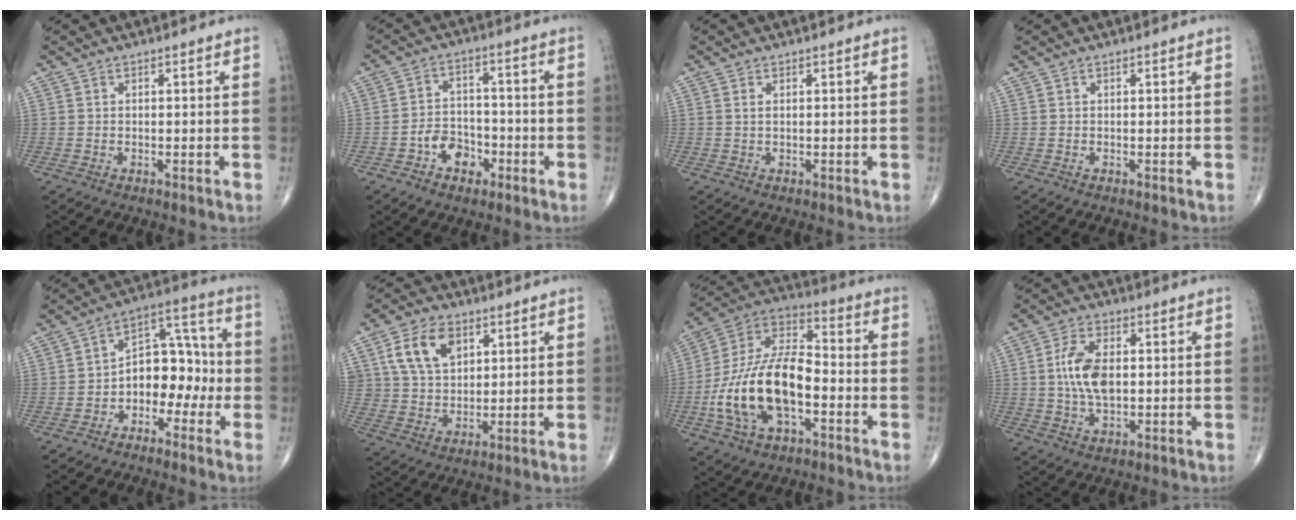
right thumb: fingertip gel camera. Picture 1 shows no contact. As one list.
[{"total": 7.1, "force": [-3.0, 5.2, 3.7], "torque": [-0.034, 0.033, -0.053]}, {"total": 0.7, "force": [0.2, 0.3, 0.6], "torque": [-0.016, 0.004, 0.007]}, {"total": 0.0}, {"total": 11.0, "force": [-2.9, 7.5, 7.4], "torque": [-0.073, 0.051, -0.059]}, {"total": 10.6, "force": [4.4, 7.2, 6.4], "torque": [-0.096, -0.011, 0.083]}, {"total": 20.7, "force": [-5.1, 10.7, 17.0], "torque": [-0.325, 0.037, -0.094]}, {"total": 8.8, "force": [0.7, 4.7, 7.4], "torque": [-0.143, 0.001, 0.013]}]